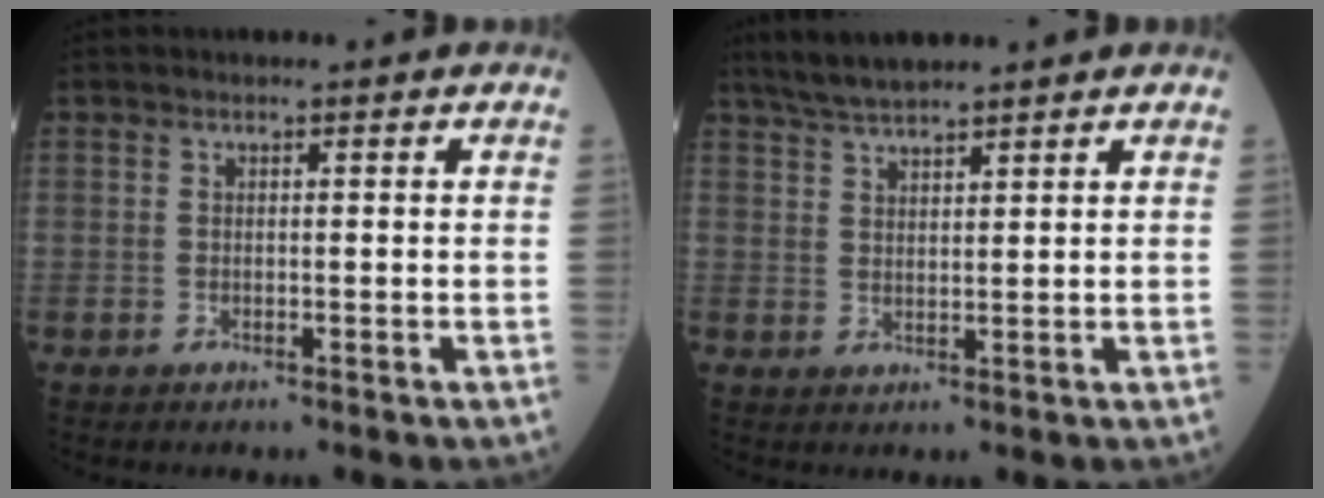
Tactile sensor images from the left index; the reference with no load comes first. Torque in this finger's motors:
{"motor_torque": [0.02, 0.02, 0.10, 0.02]}